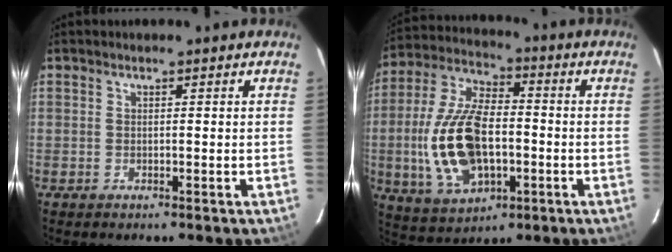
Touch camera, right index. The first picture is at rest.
{"total": 17.7, "force": [-2.9, 9.4, 14.7], "torque": [-0.313, 0.005, -0.040]}